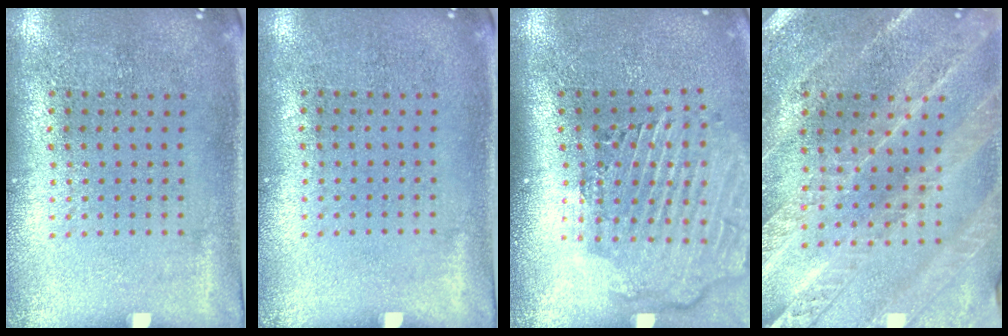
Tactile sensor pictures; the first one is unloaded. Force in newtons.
{"total": 0.0}
{"total": 2.9, "press": 2.4, "slide": 1.7}
{"total": 2.4, "press": 2.4, "slide": 0.4}